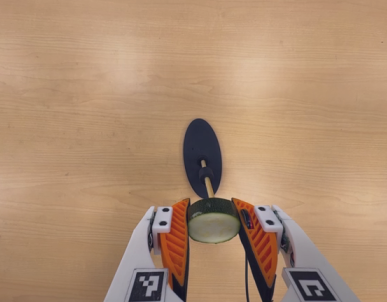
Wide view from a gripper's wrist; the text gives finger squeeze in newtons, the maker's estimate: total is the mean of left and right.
{"total": 11.3, "left": 10.2, "right": 12.3}